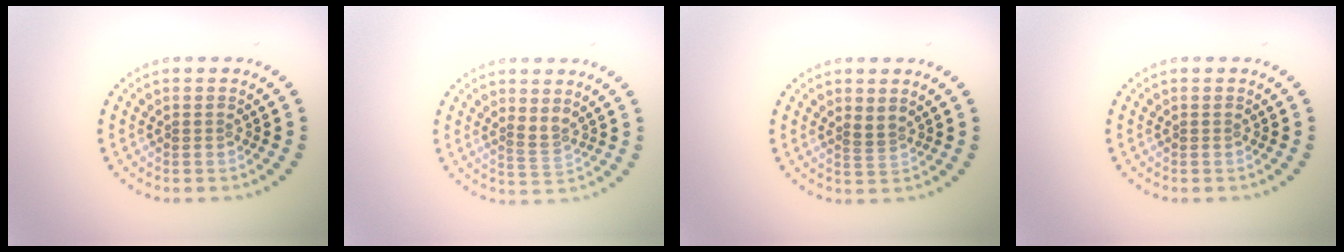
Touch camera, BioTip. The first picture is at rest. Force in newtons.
{"total": 1.8, "press": 1.2, "slide": 1.3}
{"total": 1.3, "press": 0.9, "slide": 0.9}
{"total": 0.0}